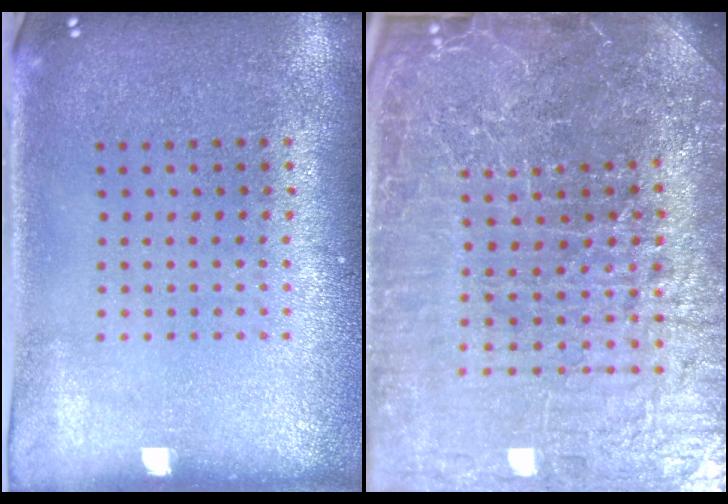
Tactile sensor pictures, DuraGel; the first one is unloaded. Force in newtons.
{"total": 6.3, "press": 5.7, "slide": 2.7}